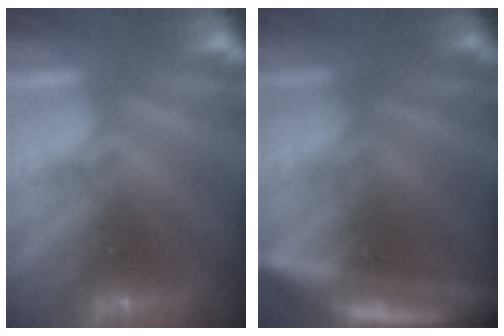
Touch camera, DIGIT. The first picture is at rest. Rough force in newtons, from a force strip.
{"total": 5.8}